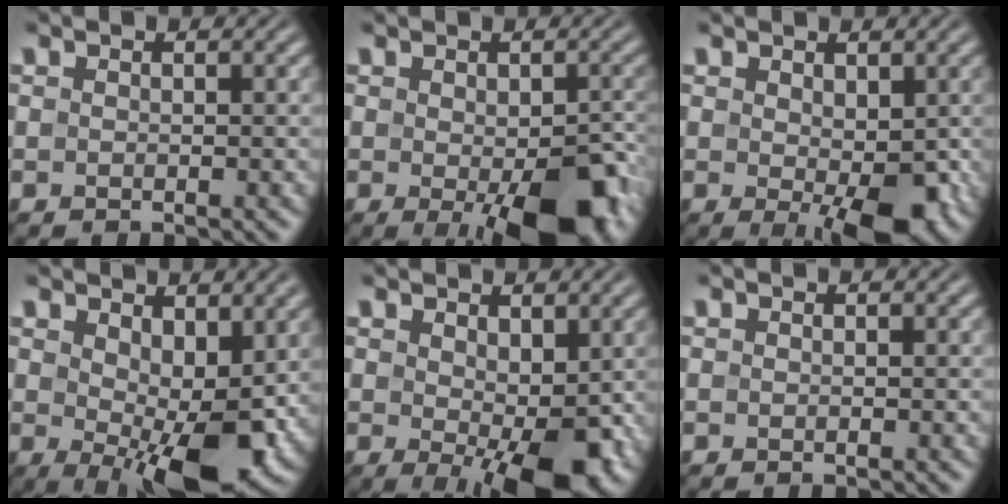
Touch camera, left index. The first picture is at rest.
{"total": 8.7, "force": [-3.2, 3.6, 7.3], "torque": [-0.107, -0.021, -0.035]}
{"total": 5.7, "force": [-0.7, 2.6, 5.0], "torque": [-0.079, -0.010, -0.006]}
{"total": 9.6, "force": [0.3, 4.6, 8.4], "torque": [-0.131, -0.014, 0.012]}
{"total": 8.0, "force": [-0.7, 3.7, 7.1], "torque": [-0.110, -0.013, -0.001]}
{"total": 0.0}